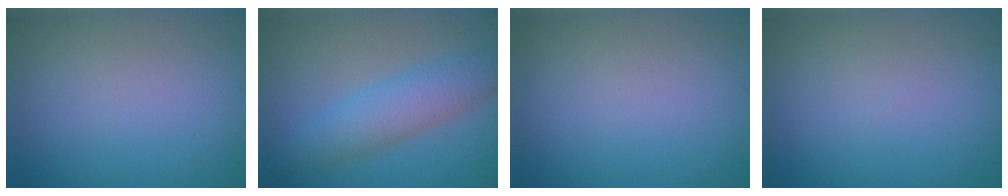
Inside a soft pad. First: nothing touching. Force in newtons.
{"total": 4.5, "press": 4.5, "slide": 0.1}
{"total": 0.0}
{"total": 0.0}